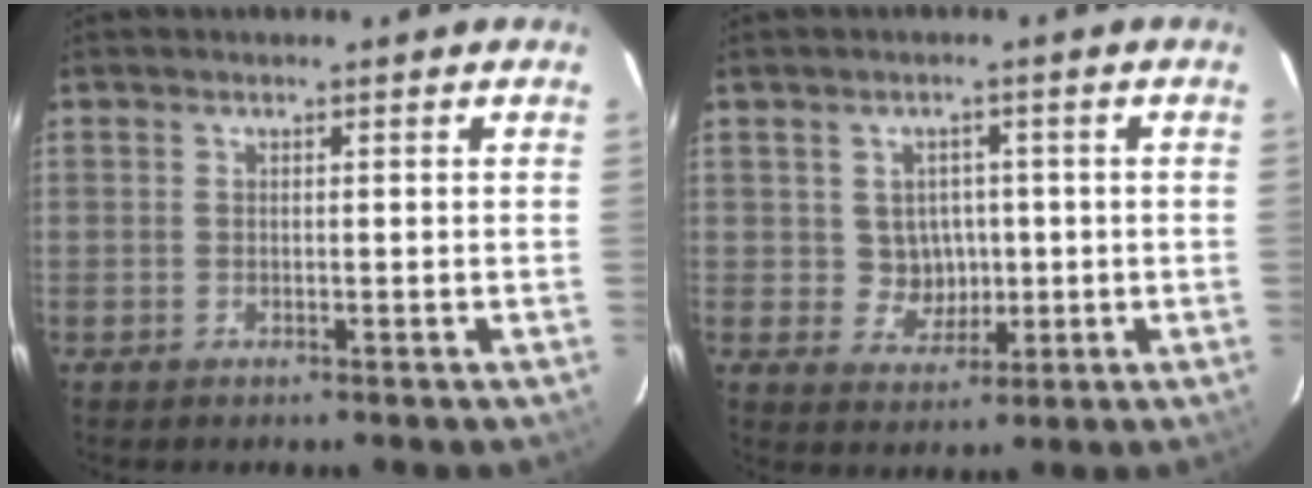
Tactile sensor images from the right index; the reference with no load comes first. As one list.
[{"total": 4.9, "force": [0.2, 4.7, 1.2], "torque": [-0.027, 0.013, 0.014]}]